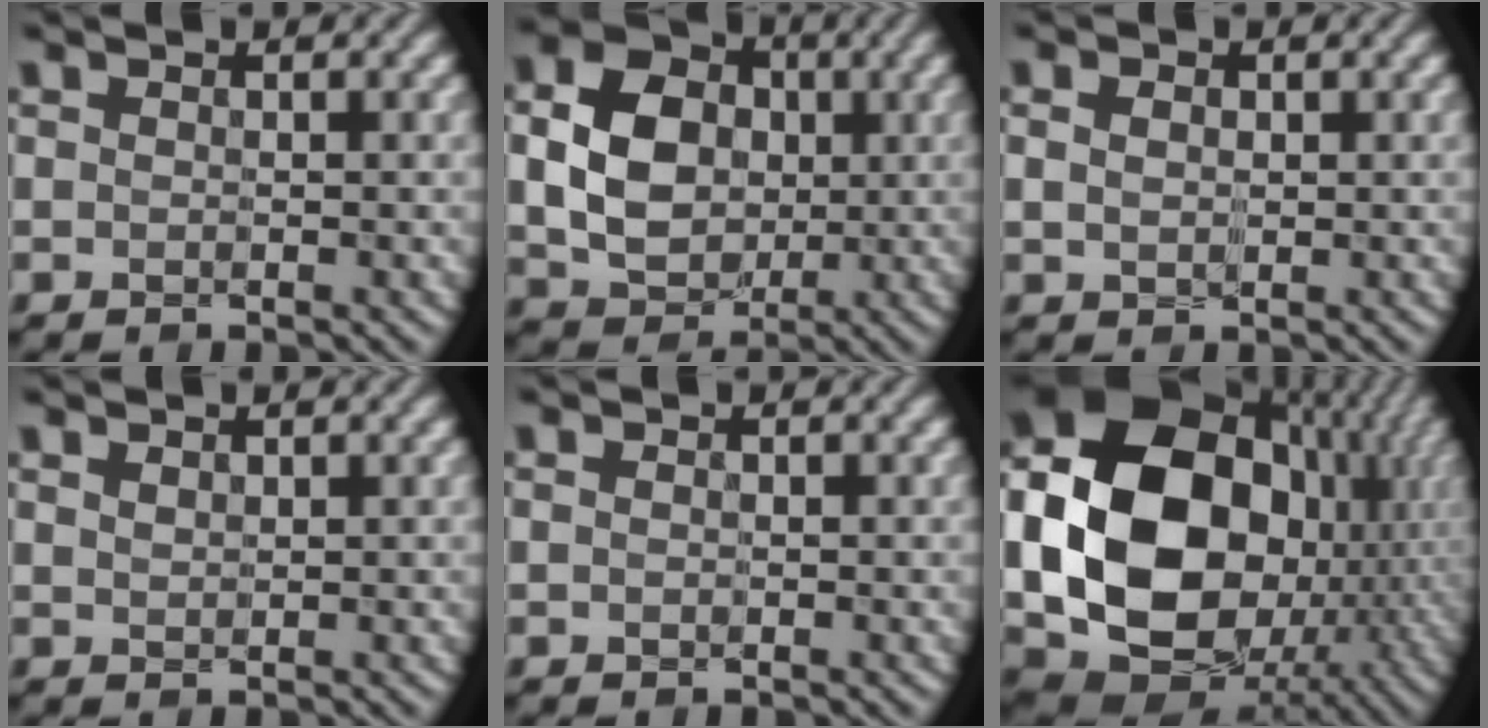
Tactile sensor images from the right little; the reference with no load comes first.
{"total": 7.0, "force": [-0.3, 5.5, 4.2], "torque": [-0.095, 0.000, -0.007]}
{"total": 1.0, "force": [0.0, 0.9, 0.5], "torque": [-0.015, -0.002, 0.002]}
{"total": 1.0, "force": [0.6, 0.7, 0.5], "torque": [-0.011, -0.001, 0.015]}
{"total": 0.0}
{"total": 19.1, "force": [-0.1, 15.1, 11.6], "torque": [-0.258, -0.017, 0.014]}